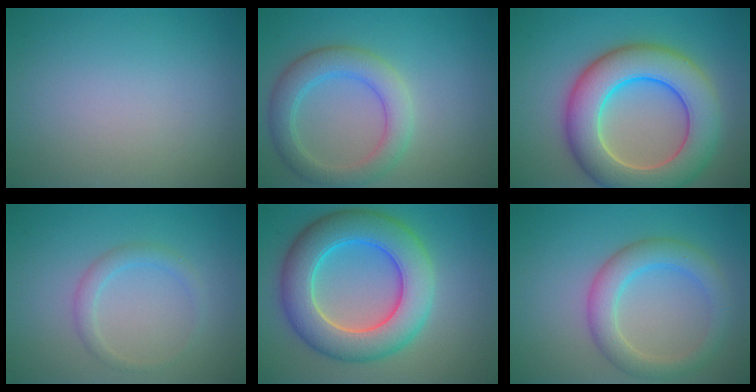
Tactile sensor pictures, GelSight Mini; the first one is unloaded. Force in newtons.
{"total": 4.4, "press": 4.4, "slide": 0.3}
{"total": 10.0, "press": 10.0, "slide": 0.5}
{"total": 1.6, "press": 1.6, "slide": 0.1}
{"total": 9.3, "press": 9.3, "slide": 0.5}
{"total": 4.3, "press": 4.2, "slide": 0.2}